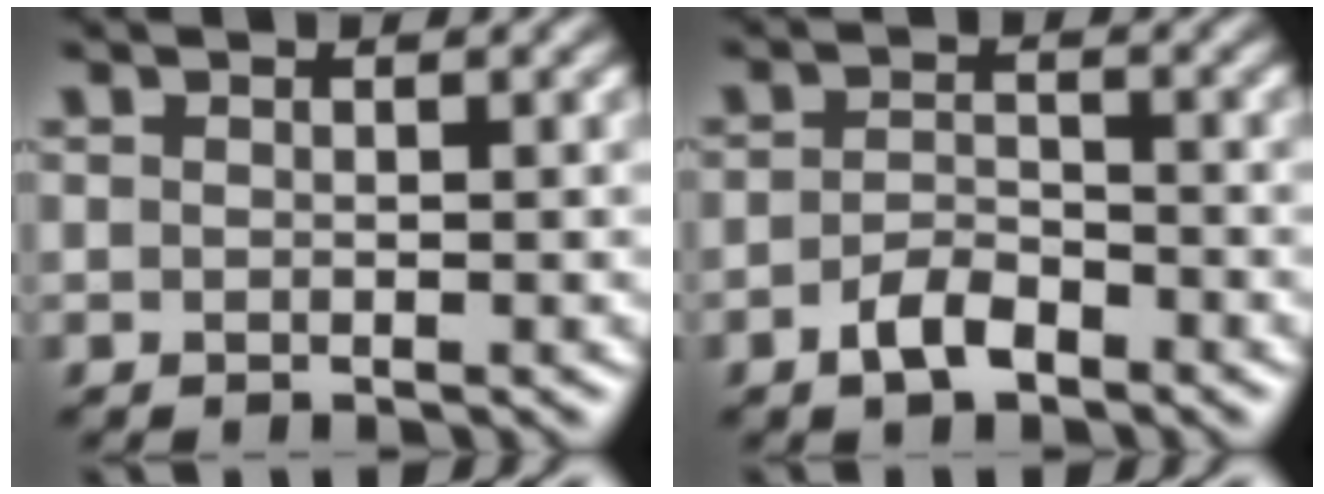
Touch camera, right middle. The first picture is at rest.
{"total": 2.7, "force": [-1.7, 1.3, 1.7], "torque": [-0.031, 0.005, -0.035]}